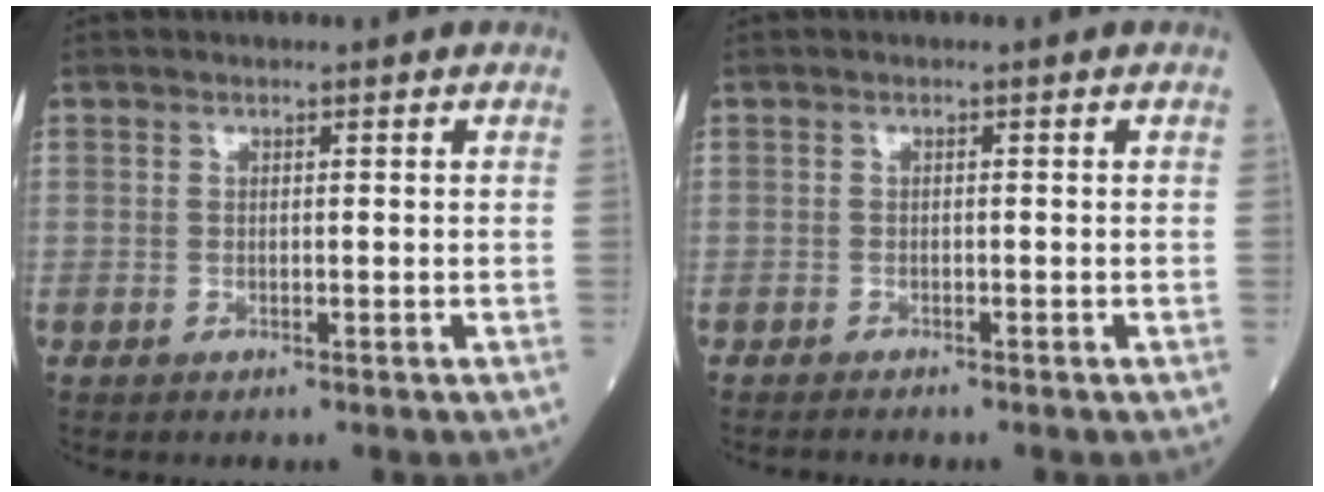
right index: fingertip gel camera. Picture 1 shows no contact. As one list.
[{"total": 0.8, "force": [-0.8, -0.2, 0.0], "torque": [-0.004, -0.003, -0.014]}]